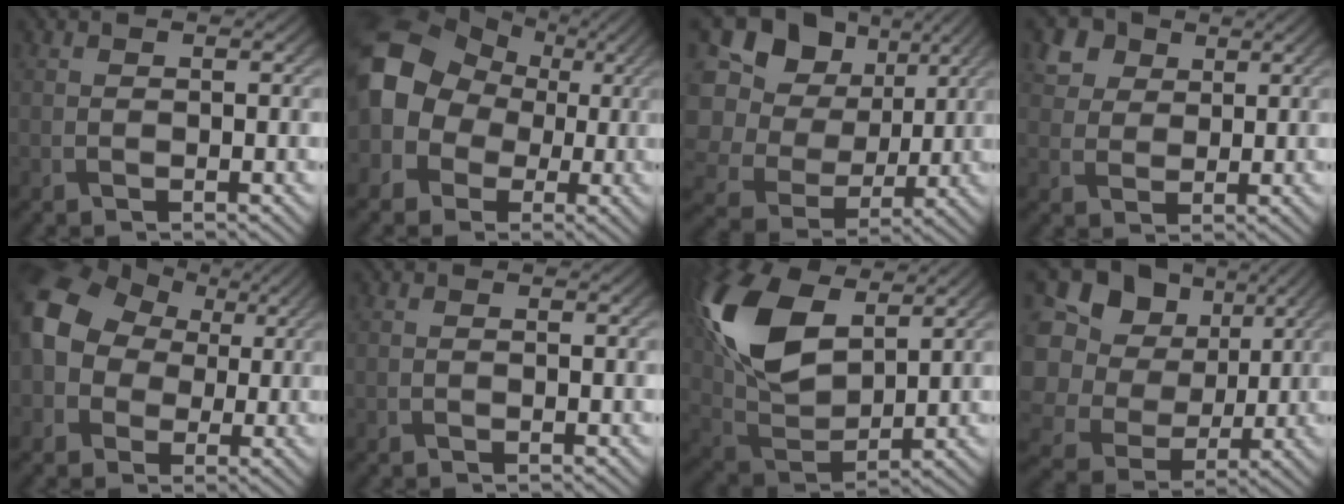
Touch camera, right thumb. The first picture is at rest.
{"total": 11.2, "force": [0.7, 9.6, 5.8], "torque": [-0.130, -0.011, -0.008]}
{"total": 17.1, "force": [3.3, 14.5, 8.4], "torque": [-0.274, 0.020, 0.078]}
{"total": 5.3, "force": [2.7, 4.0, 2.1], "torque": [-0.068, -0.011, 0.058]}
{"total": 11.9, "force": [1.7, 10.0, 6.3], "torque": [-0.159, 0.009, 0.011]}
{"total": 0.0}
{"total": 15.3, "force": [6.2, 8.3, 11.2], "torque": [-0.275, 0.023, 0.119]}
{"total": 17.0, "force": [2.9, 14.5, 8.3], "torque": [-0.271, 0.015, 0.069]}